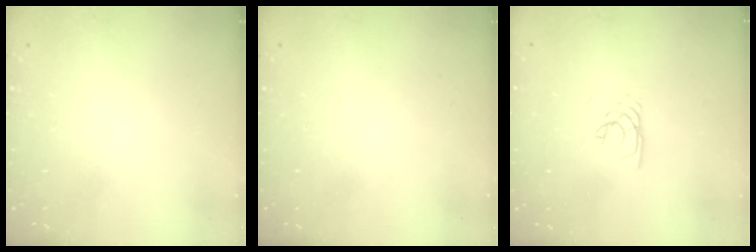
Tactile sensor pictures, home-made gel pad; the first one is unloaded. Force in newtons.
{"total": 0.0}
{"total": 1.9, "press": 1.9, "slide": 0.2}